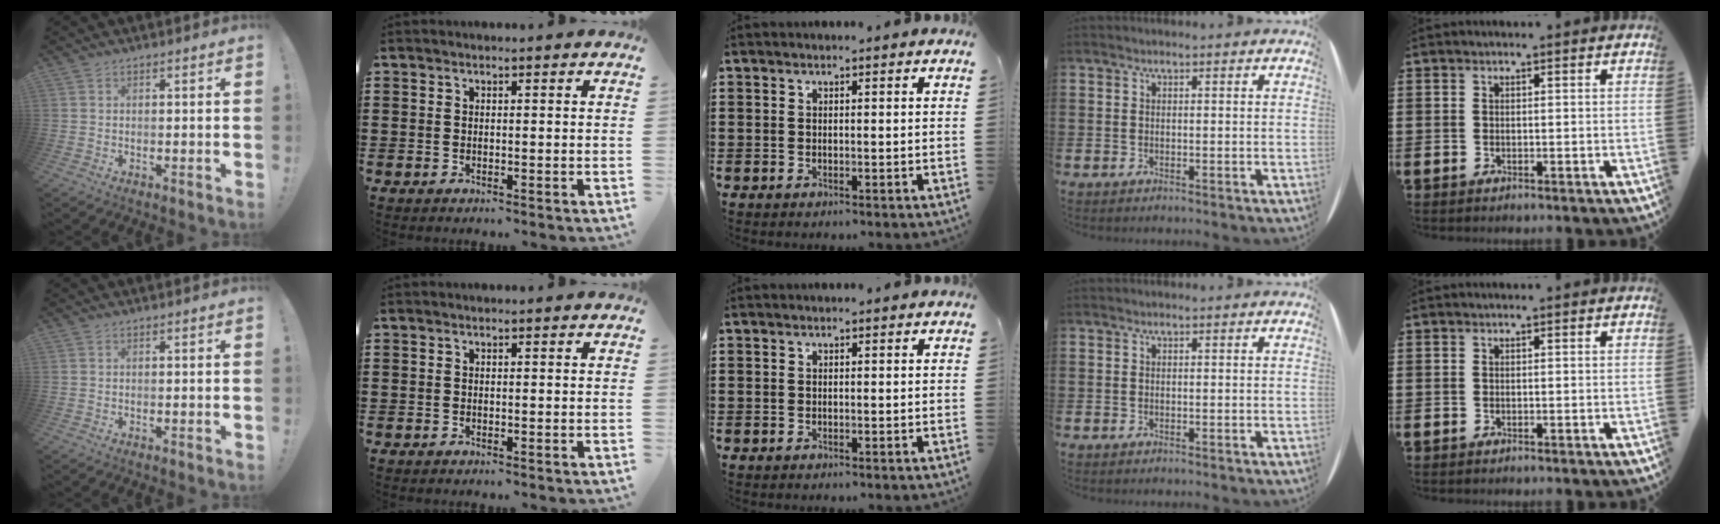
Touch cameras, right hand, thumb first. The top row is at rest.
{}